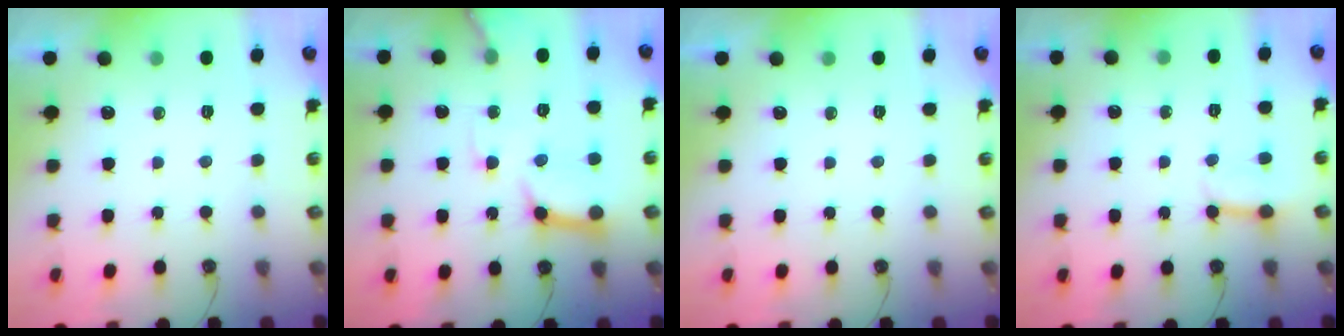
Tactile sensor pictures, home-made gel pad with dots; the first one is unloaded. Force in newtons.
{"total": 14.3, "press": 14.2, "slide": 1.7}
{"total": 0.0}
{"total": 3.0, "press": 2.9, "slide": 0.6}